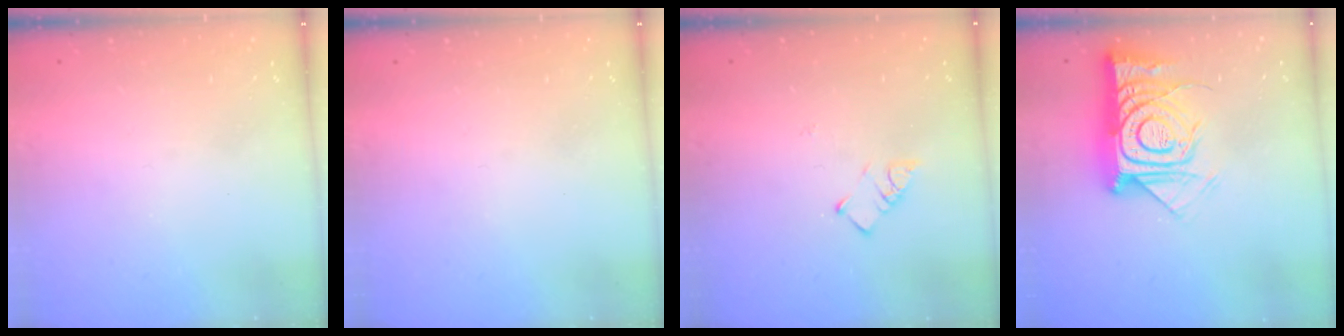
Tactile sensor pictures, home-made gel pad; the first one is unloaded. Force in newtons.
{"total": 0.0}
{"total": 3.4, "press": 3.3, "slide": 0.5}
{"total": 16.9, "press": 16.9, "slide": 1.2}